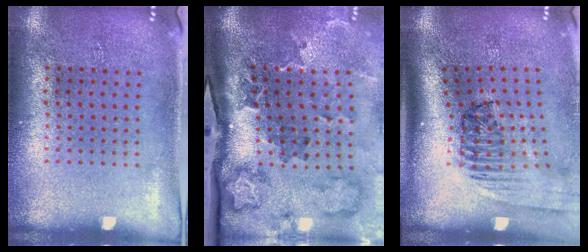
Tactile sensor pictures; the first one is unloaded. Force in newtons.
{"total": 3.7, "press": 2.4, "slide": 2.7}
{"total": 2.4, "press": 1.5, "slide": 1.8}